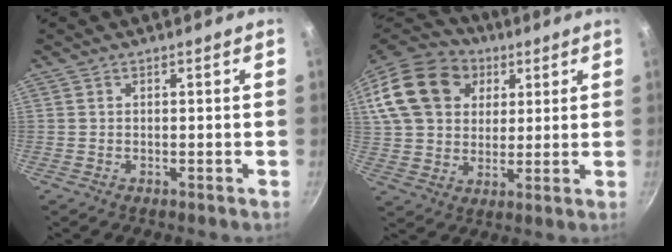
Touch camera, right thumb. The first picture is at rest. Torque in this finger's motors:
{"motor_torque": [0.26, 3.37, 1.38, 0.18, 0.44]}